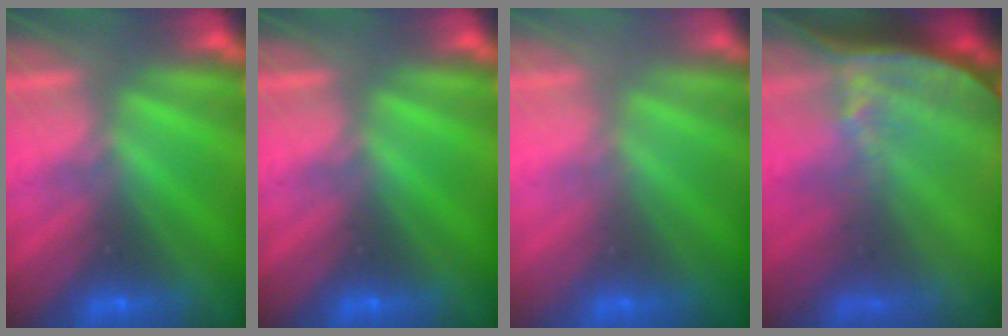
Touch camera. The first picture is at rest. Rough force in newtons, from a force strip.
{"total": 0.0}
{"total": 2.9}
{"total": 7.6}